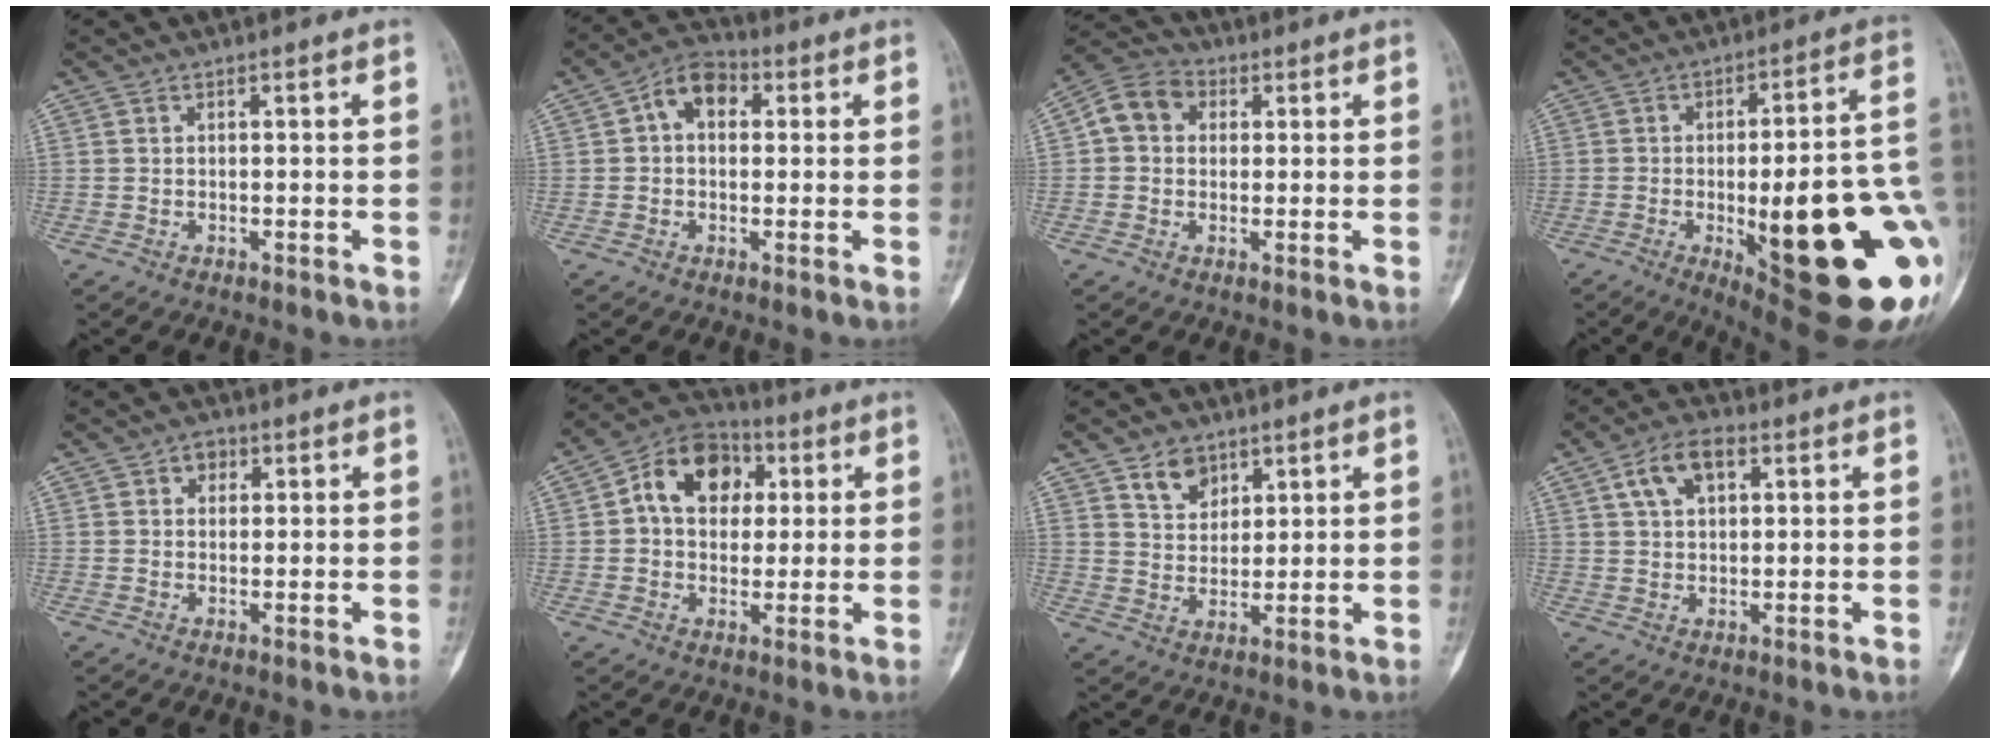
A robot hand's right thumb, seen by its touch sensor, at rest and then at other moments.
{"total": 7.4, "force": [1.5, 5.1, 5.1], "torque": [-0.064, 0.022, 0.014]}
{"total": 7.6, "force": [1.3, 6.2, 4.1], "torque": [-0.059, 0.019, 0.012]}
{"total": 31.3, "force": [-6.2, 8.9, 29.3], "torque": [-0.326, 0.002, -0.070]}
{"total": 2.7, "force": [1.1, 2.1, 1.2], "torque": [0.001, 0.000, 0.011]}
{"total": 13.1, "force": [2.9, 9.7, 8.2], "torque": [-0.096, 0.014, 0.036]}
{"total": 6.1, "force": [3.8, 4.1, 2.4], "torque": [-0.017, -0.027, 0.072]}
{"total": 7.6, "force": [3.0, 4.4, 5.4], "torque": [-0.087, 0.008, 0.051]}